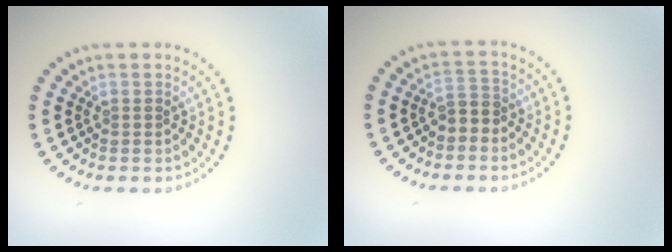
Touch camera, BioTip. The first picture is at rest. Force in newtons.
{"total": 1.9, "press": 1.7, "slide": 0.9}